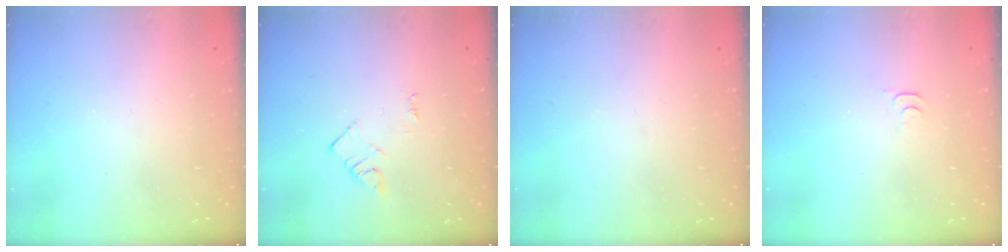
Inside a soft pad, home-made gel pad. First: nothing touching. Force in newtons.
{"total": 3.3, "press": 3.3, "slide": 0.4}
{"total": 0.0}
{"total": 4.9, "press": 4.9, "slide": 0.5}